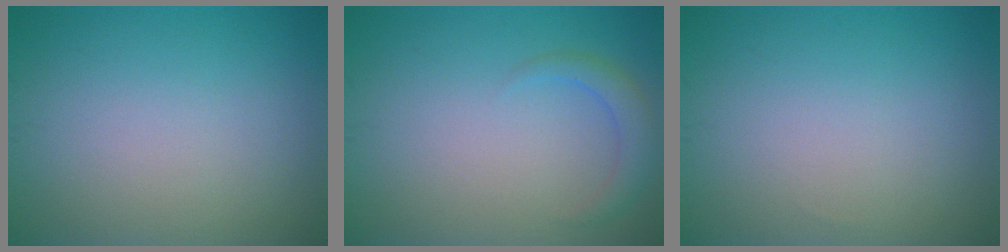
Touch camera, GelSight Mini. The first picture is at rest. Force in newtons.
{"total": 1.9, "press": 1.9, "slide": 0.1}
{"total": 0.0}